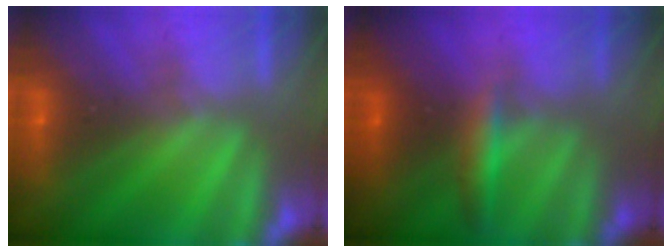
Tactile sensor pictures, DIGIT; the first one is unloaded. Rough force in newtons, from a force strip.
{"total": 2.8}